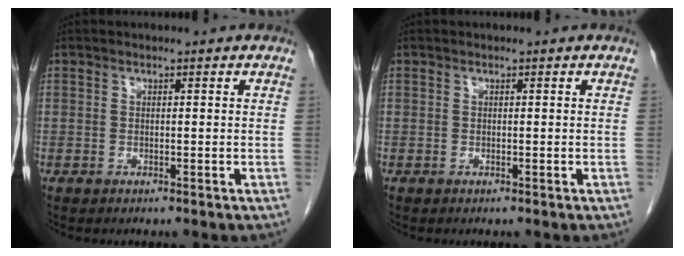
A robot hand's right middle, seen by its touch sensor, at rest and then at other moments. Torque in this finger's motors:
{"motor_torque": [0.00, -0.03, 0.00, 0.00]}